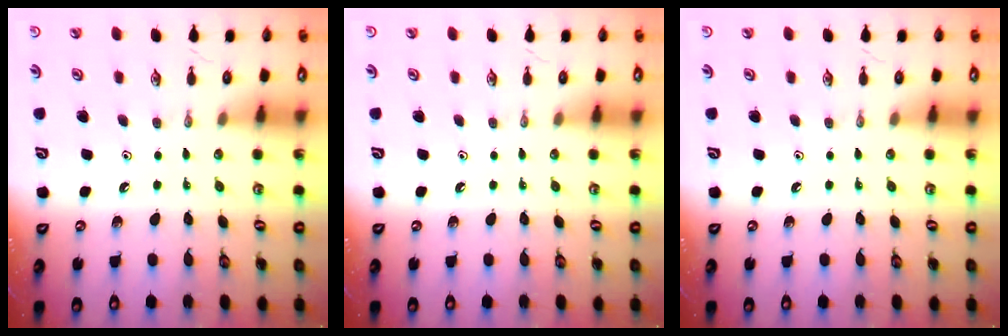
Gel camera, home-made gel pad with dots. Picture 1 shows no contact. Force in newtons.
{"total": 0.0}
{"total": 0.0}